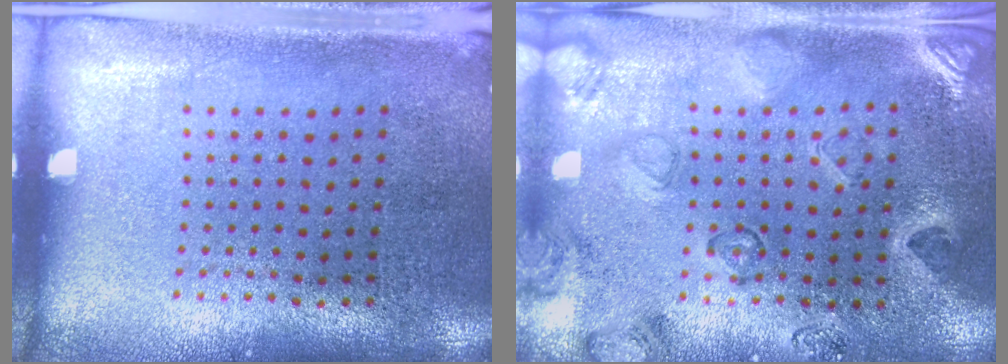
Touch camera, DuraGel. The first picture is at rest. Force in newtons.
{"total": 2.3, "press": 2.0, "slide": 1.1}